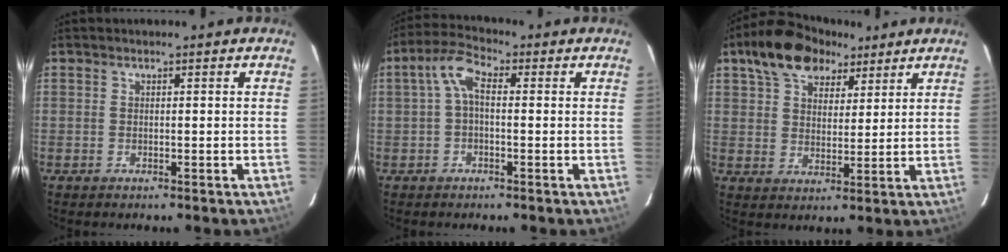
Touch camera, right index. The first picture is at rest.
{"total": 5.0, "force": [0.2, 2.6, 4.3], "torque": [-0.090, 0.021, 0.004]}
{"total": 13.9, "force": [8.7, 7.9, 7.5], "torque": [-0.140, 0.044, 0.146]}